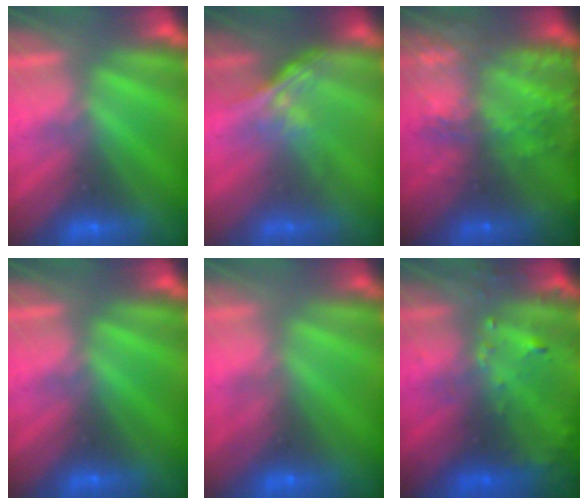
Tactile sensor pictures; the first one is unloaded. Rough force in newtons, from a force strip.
{"total": 1.4}
{"total": 7.5}
{"total": 0.0}
{"total": 5.3}
{"total": 7.0}